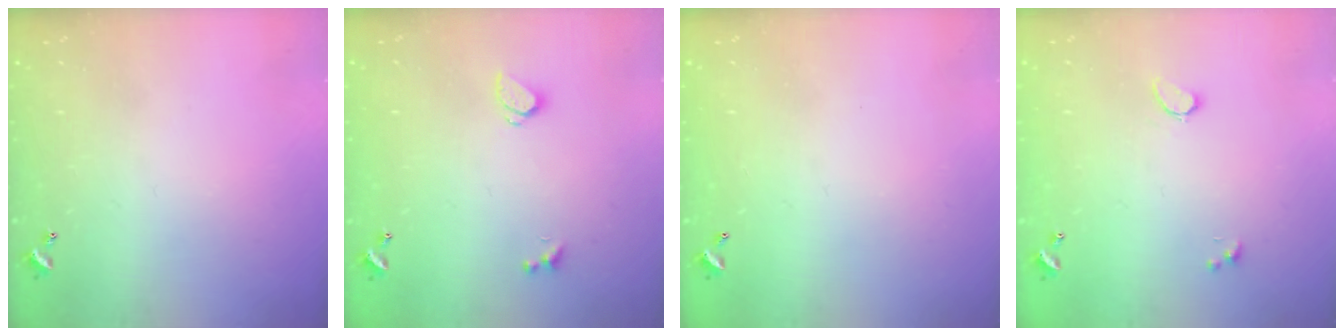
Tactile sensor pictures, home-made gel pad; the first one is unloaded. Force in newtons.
{"total": 0.8, "press": 0.6, "slide": 0.4}
{"total": 2.7, "press": 2.7, "slide": 0.1}
{"total": 0.6, "press": 0.4, "slide": 0.5}